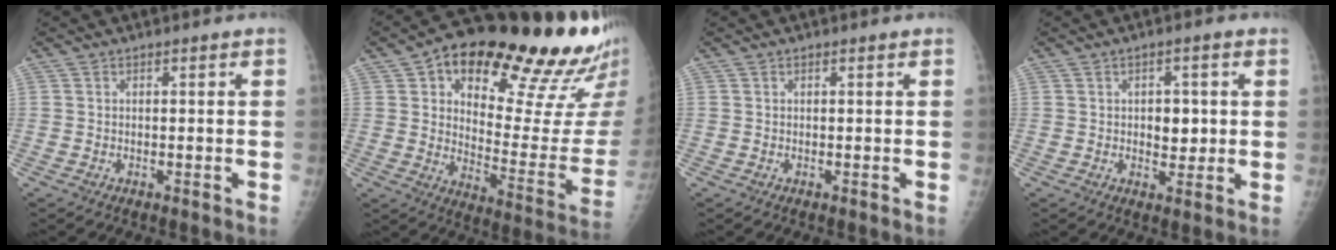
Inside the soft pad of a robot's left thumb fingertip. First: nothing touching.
{"total": 26.6, "force": [16.4, 9.0, 18.8], "torque": [-0.212, -0.059, 0.235]}
{"total": 0.0}
{"total": 4.8, "force": [0.6, 3.1, 3.6], "torque": [-0.025, -0.002, 0.010]}